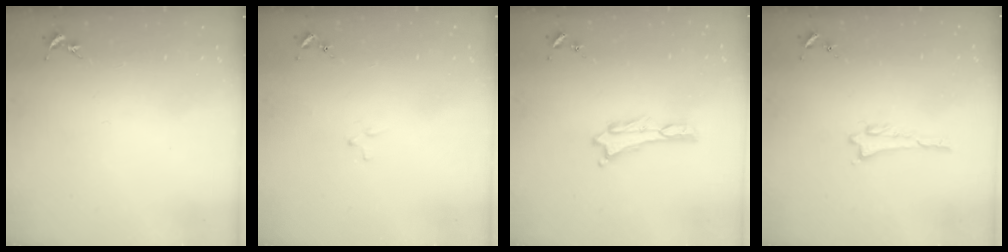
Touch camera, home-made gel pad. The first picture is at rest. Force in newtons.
{"total": 0.8, "press": 0.8, "slide": 0.2}
{"total": 0.0}
{"total": 0.0}